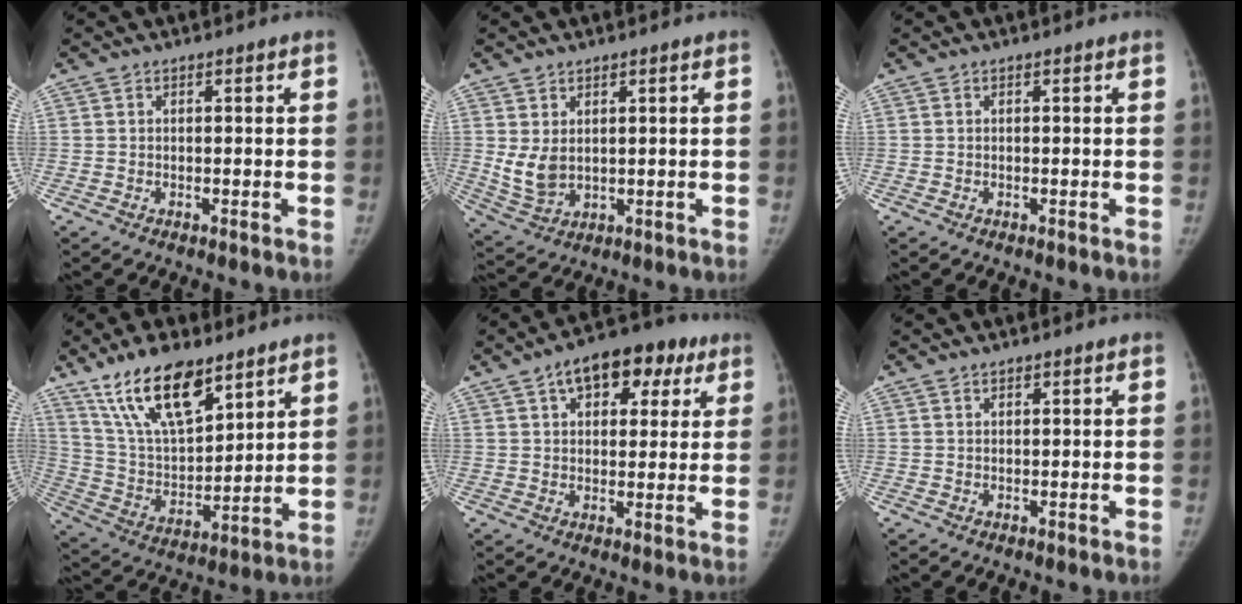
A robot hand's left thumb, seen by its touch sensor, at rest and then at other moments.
{"total": 5.7, "force": [1.4, 3.7, 4.2], "torque": [-0.077, -0.013, 0.043]}
{"total": 0.0}
{"total": 17.6, "force": [11.8, 7.0, 11.0], "torque": [-0.164, -0.056, 0.229]}
{"total": 13.9, "force": [6.7, 8.1, 9.0], "torque": [-0.086, 0.005, 0.092]}
{"total": 0.7, "force": [0.6, 0.3, 0.2], "torque": [-0.003, -0.004, 0.009]}